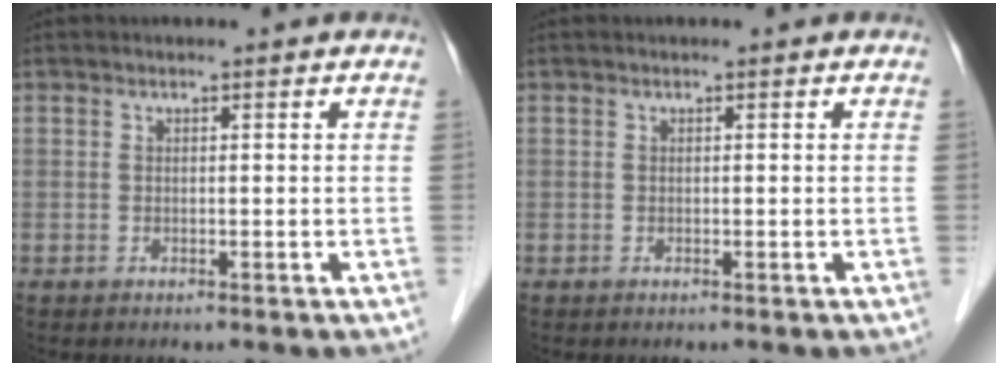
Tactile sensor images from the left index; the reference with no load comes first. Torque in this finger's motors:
{"motor_torque": [0.00, 0.00, 0.00, 0.00]}